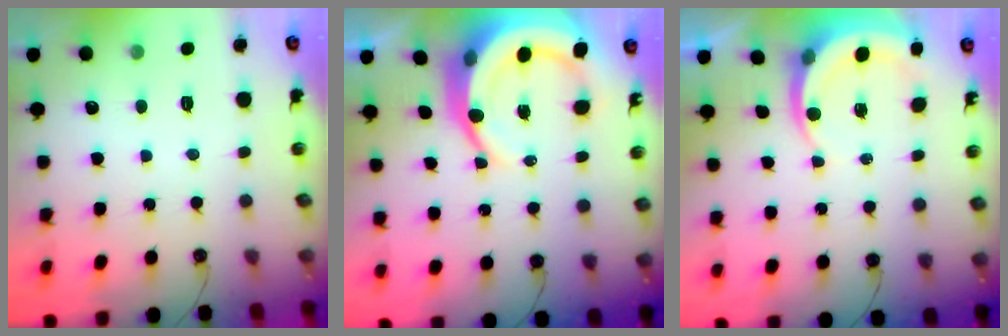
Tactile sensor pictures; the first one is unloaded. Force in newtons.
{"total": 13.0, "press": 12.9, "slide": 1.7}
{"total": 5.6, "press": 5.6, "slide": 0.4}